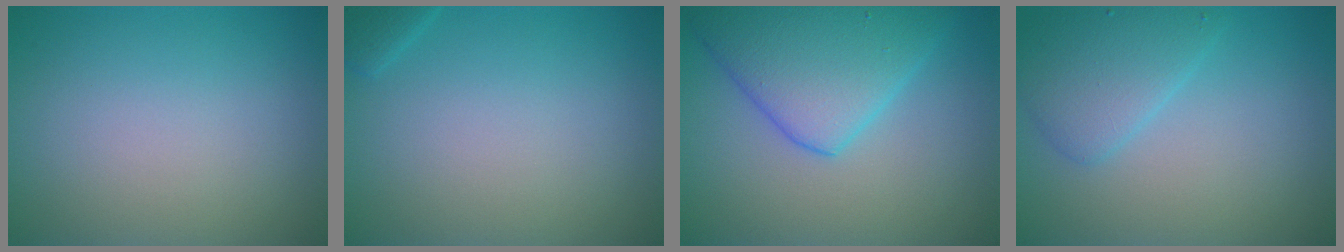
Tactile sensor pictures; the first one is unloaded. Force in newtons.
{"total": 1.1, "press": 1.1, "slide": 0.1}
{"total": 7.1, "press": 7.1, "slide": 0.3}
{"total": 3.3, "press": 3.3, "slide": 0.1}